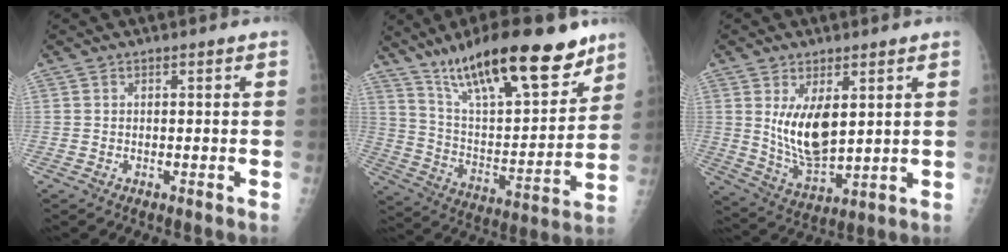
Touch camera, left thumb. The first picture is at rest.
{"total": 25.6, "force": [17.5, 7.7, 17.0], "torque": [-0.240, -0.062, 0.295]}
{"total": 10.9, "force": [2.9, 5.2, 9.1], "torque": [-0.144, -0.032, 0.070]}